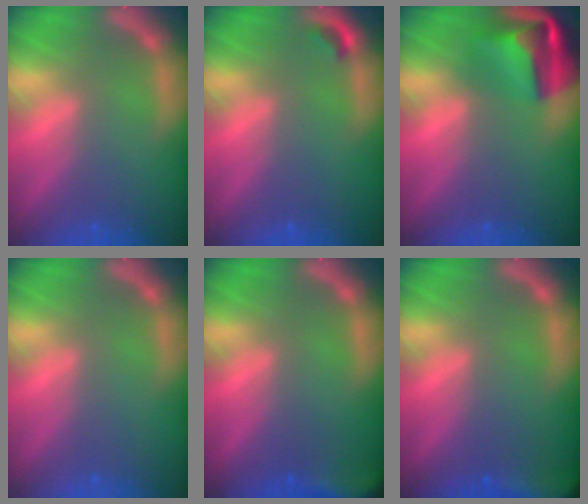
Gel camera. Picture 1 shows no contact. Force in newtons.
{"total": 0.9}
{"total": 7.9}
{"total": 0.0}
{"total": 6.0}
{"total": 8.0}